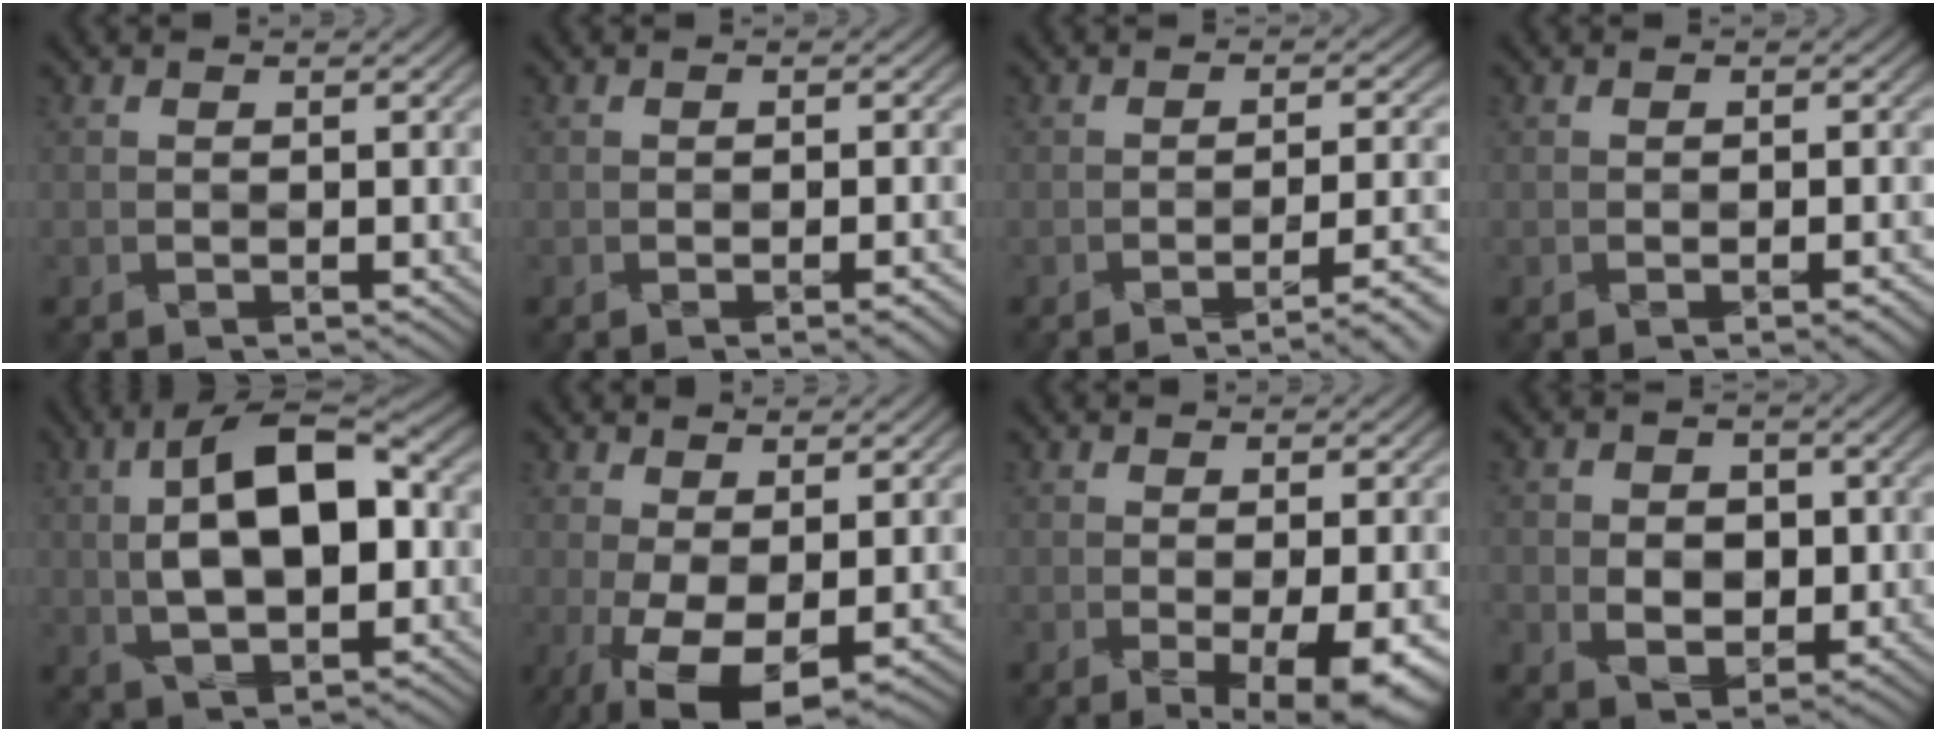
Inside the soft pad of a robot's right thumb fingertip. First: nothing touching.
{"total": 2.0, "force": [-0.9, 0.5, 1.7], "torque": [-0.025, 0.003, -0.015]}
{"total": 5.4, "force": [-2.5, 1.3, 4.7], "torque": [-0.053, 0.000, -0.045]}
{"total": 1.6, "force": [-0.8, 0.4, 1.4], "torque": [-0.020, 0.003, -0.014]}
{"total": 13.1, "force": [0.6, 6.6, 11.3], "torque": [-0.190, 0.019, 0.002]}
{"total": 8.0, "force": [-2.0, 2.9, 7.1], "torque": [-0.136, 0.002, -0.031]}
{"total": 5.0, "force": [-1.6, 1.0, 4.6], "torque": [-0.071, -0.003, -0.024]}
{"total": 5.4, "force": [-1.1, 4.2, 3.1], "torque": [-0.053, -0.007, -0.027]}